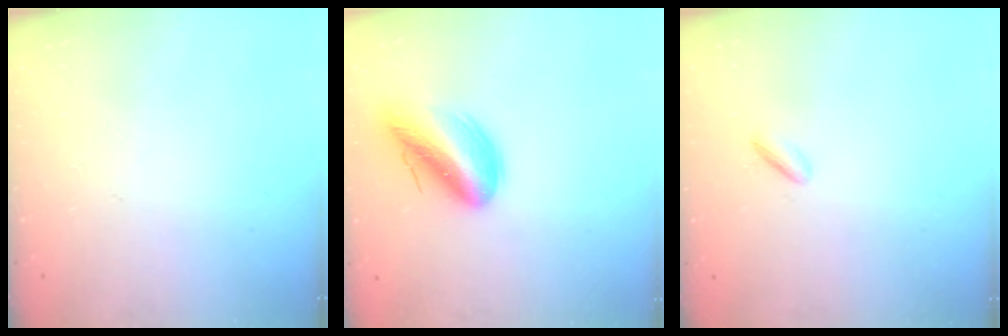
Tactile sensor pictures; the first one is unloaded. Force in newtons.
{"total": 13.9, "press": 13.7, "slide": 2.3}
{"total": 2.0, "press": 1.9, "slide": 0.7}